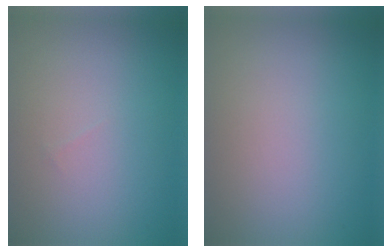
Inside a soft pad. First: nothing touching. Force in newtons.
{"total": 0.0}